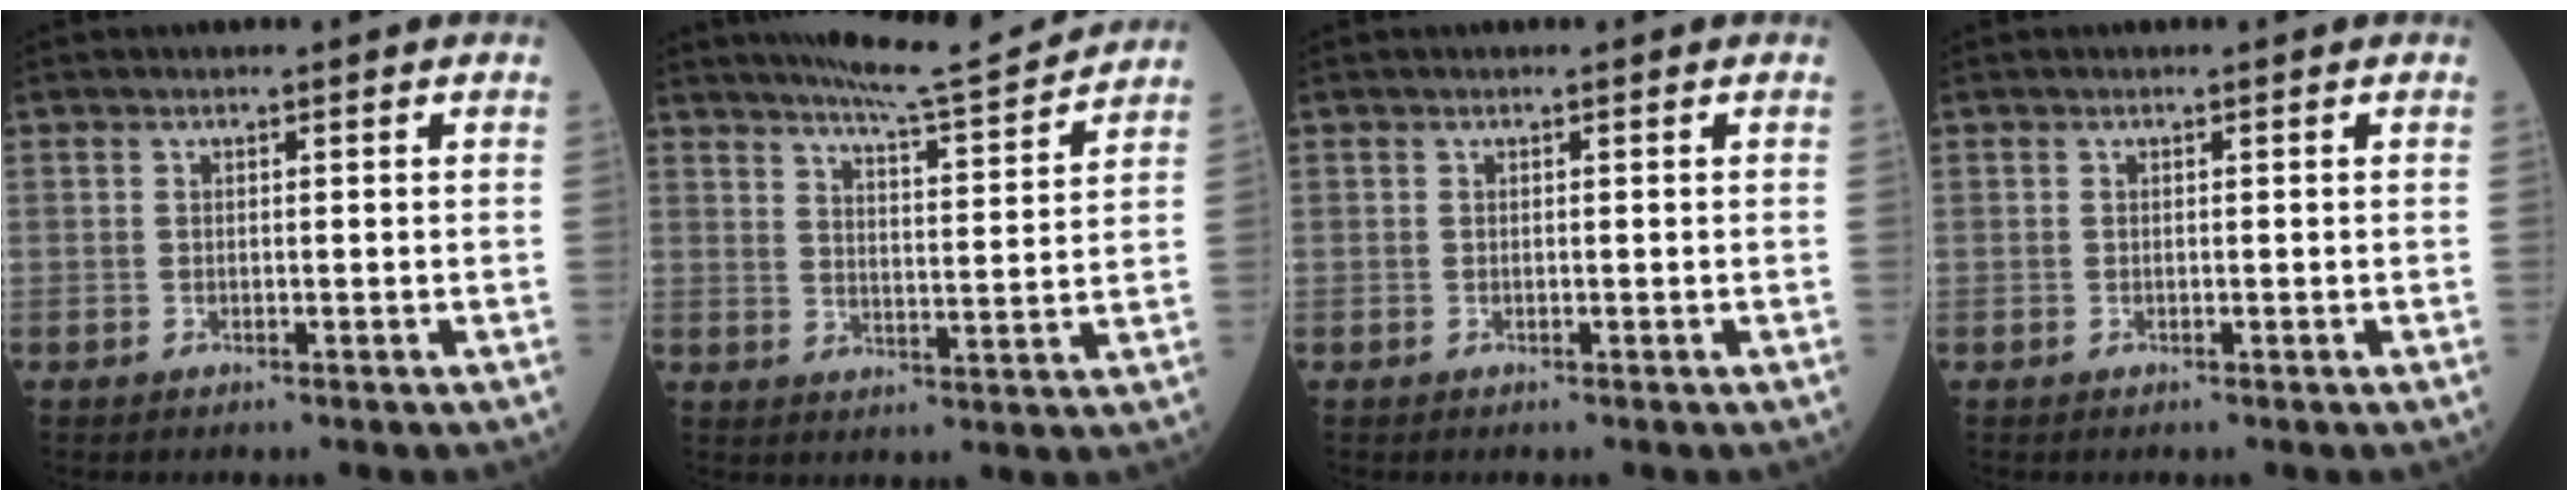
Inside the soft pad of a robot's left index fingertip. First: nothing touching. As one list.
[{"total": 11.4, "force": [10.8, -0.6, 3.4], "torque": [-0.056, -0.006, 0.155]}, {"total": 0.0}, {"total": 0.0}]